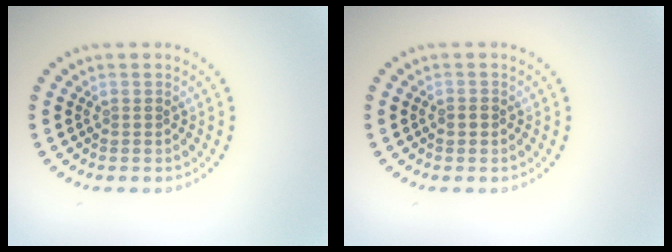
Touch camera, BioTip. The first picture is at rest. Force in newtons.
{"total": 1.2, "press": 1.2, "slide": 0.1}